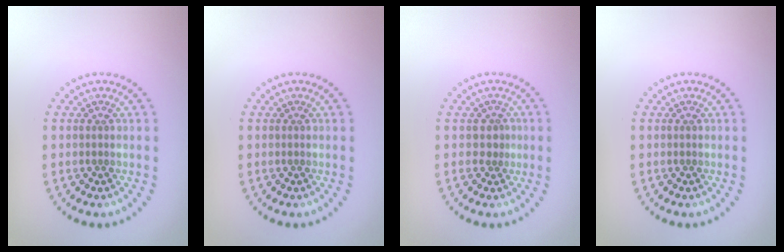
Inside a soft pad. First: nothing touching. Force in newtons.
{"total": 0.0}
{"total": 1.1, "press": 0.7, "slide": 0.9}
{"total": 0.0}